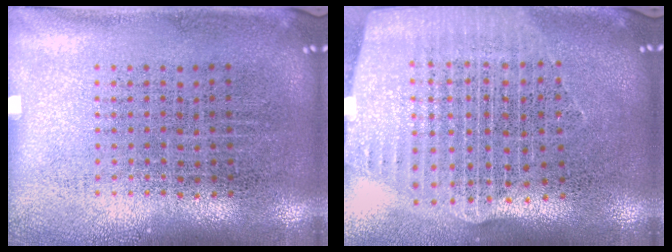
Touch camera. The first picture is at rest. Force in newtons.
{"total": 2.6, "press": 2.2, "slide": 1.3}